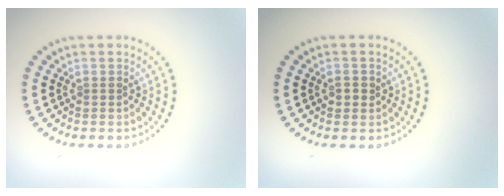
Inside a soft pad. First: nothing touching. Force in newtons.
{"total": 1.0, "press": 1.0, "slide": 0.1}